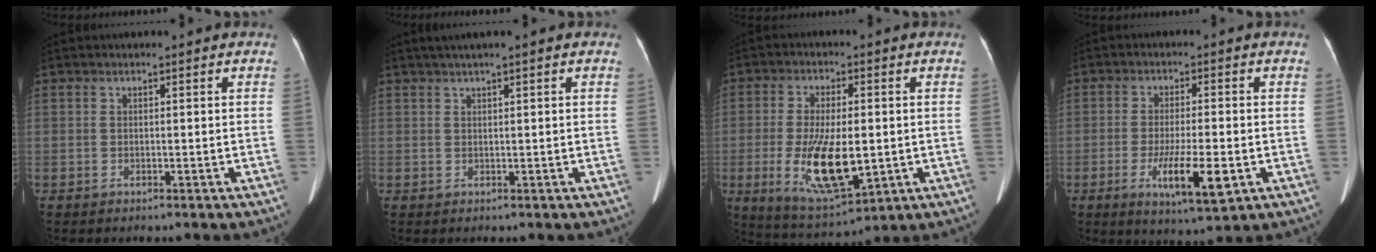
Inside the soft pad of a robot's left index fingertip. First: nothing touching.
{"total": 3.0, "force": [2.0, -0.2, 2.2], "torque": [-0.040, 0.021, 0.037]}
{"total": 12.1, "force": [-1.8, 4.2, 11.2], "torque": [-0.217, -0.019, -0.018]}
{"total": 8.3, "force": [-2.8, 1.3, 7.7], "torque": [-0.137, -0.017, -0.043]}